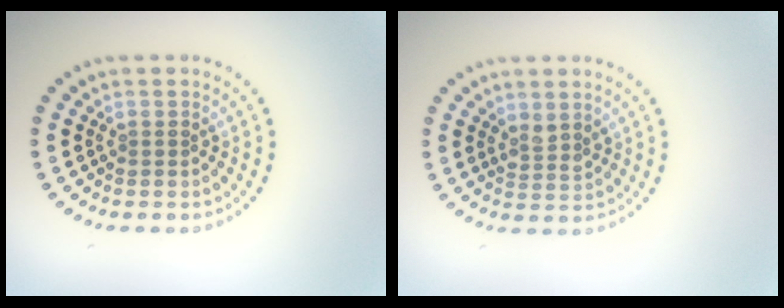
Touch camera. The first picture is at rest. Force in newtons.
{"total": 1.5, "press": 1.2, "slide": 0.9}